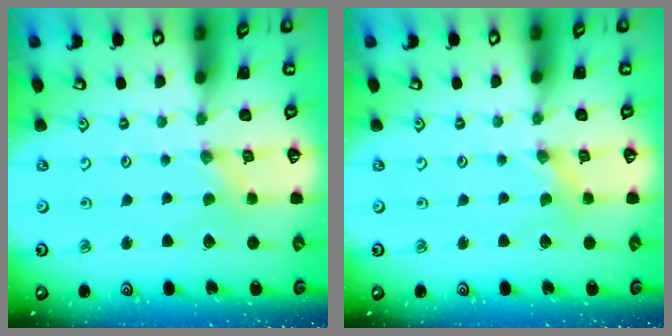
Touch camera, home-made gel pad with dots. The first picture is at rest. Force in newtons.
{"total": 0.0}